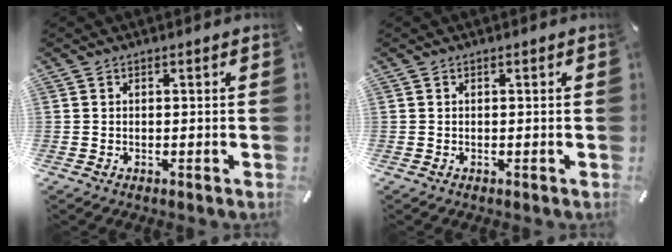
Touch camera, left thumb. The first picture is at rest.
{"total": 0.0}